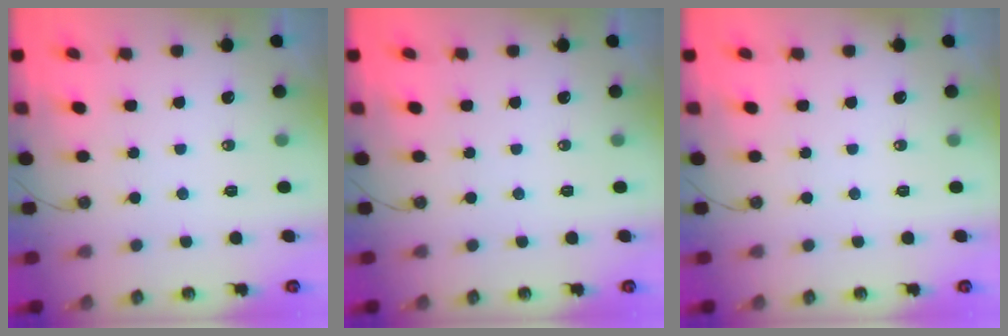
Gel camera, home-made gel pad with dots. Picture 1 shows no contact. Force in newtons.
{"total": 0.0}
{"total": 0.0}